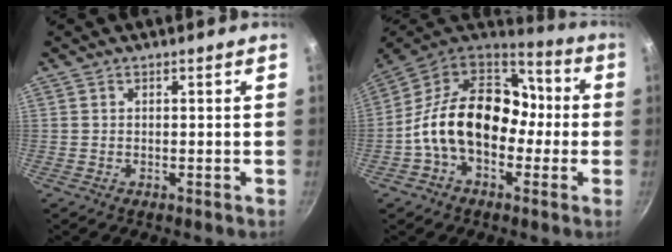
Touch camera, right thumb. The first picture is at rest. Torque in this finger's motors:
{"motor_torque": [2.06, 2.95, 1.60, -1.16, 0.29]}